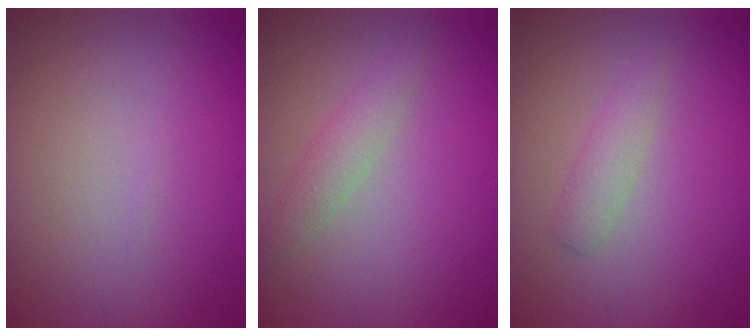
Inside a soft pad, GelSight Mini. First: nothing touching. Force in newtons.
{"total": 2.0, "press": 2.0, "slide": 0.1}
{"total": 1.7, "press": 1.7, "slide": 0.1}